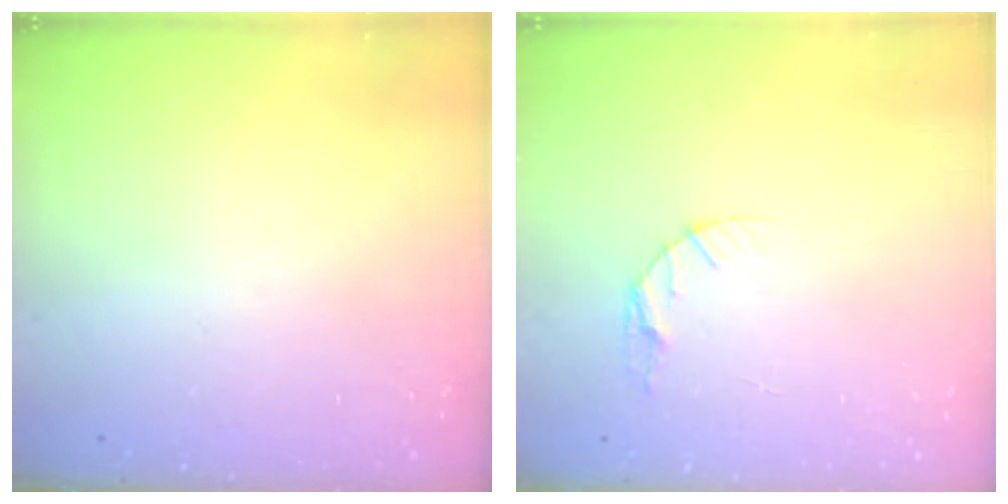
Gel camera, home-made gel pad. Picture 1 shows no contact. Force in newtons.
{"total": 4.9, "press": 4.9, "slide": 0.6}